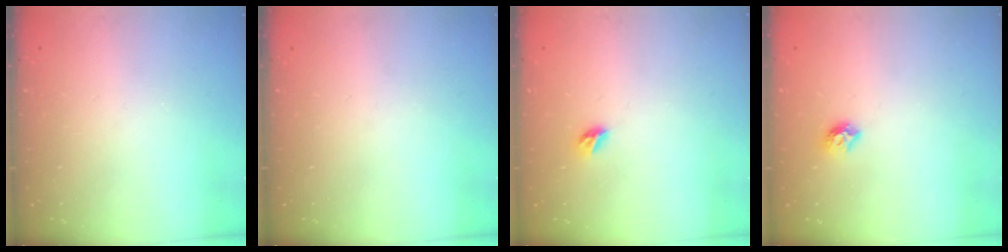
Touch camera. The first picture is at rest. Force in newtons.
{"total": 0.0}
{"total": 5.4, "press": 5.4, "slide": 0.5}
{"total": 6.1, "press": 6.0, "slide": 0.9}